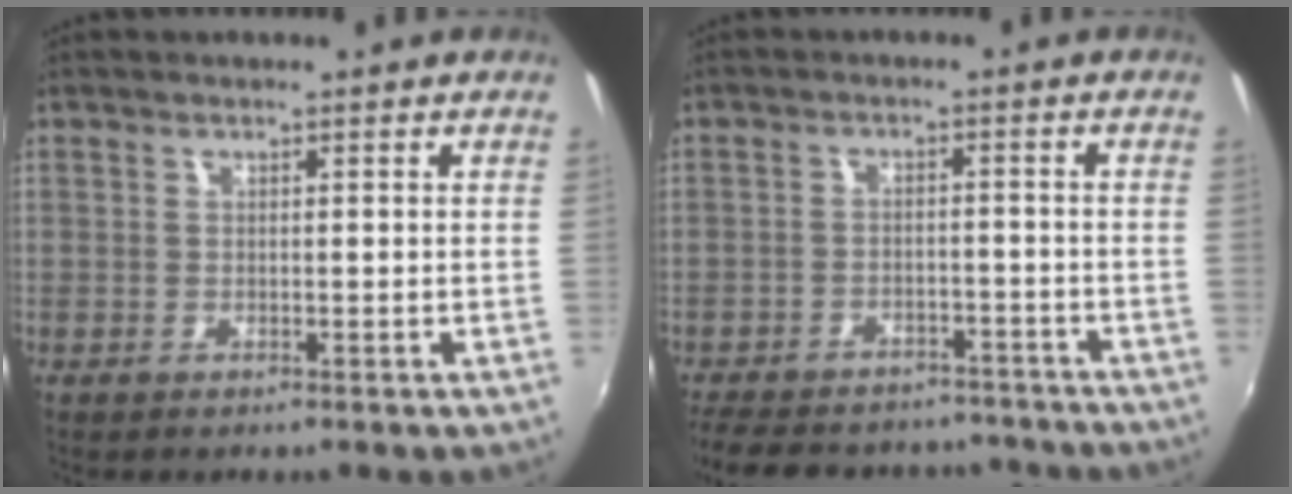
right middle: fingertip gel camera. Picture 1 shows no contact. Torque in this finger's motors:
{"motor_torque": [1.07, -1.07, 0.33, 0.05]}